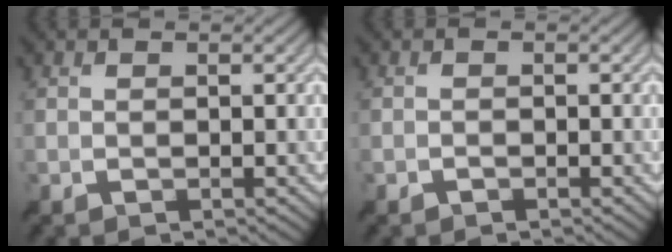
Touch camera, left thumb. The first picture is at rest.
{"total": 0.5, "force": [-0.5, 0.2, 0.1], "torque": [0.001, 0.000, -0.009]}